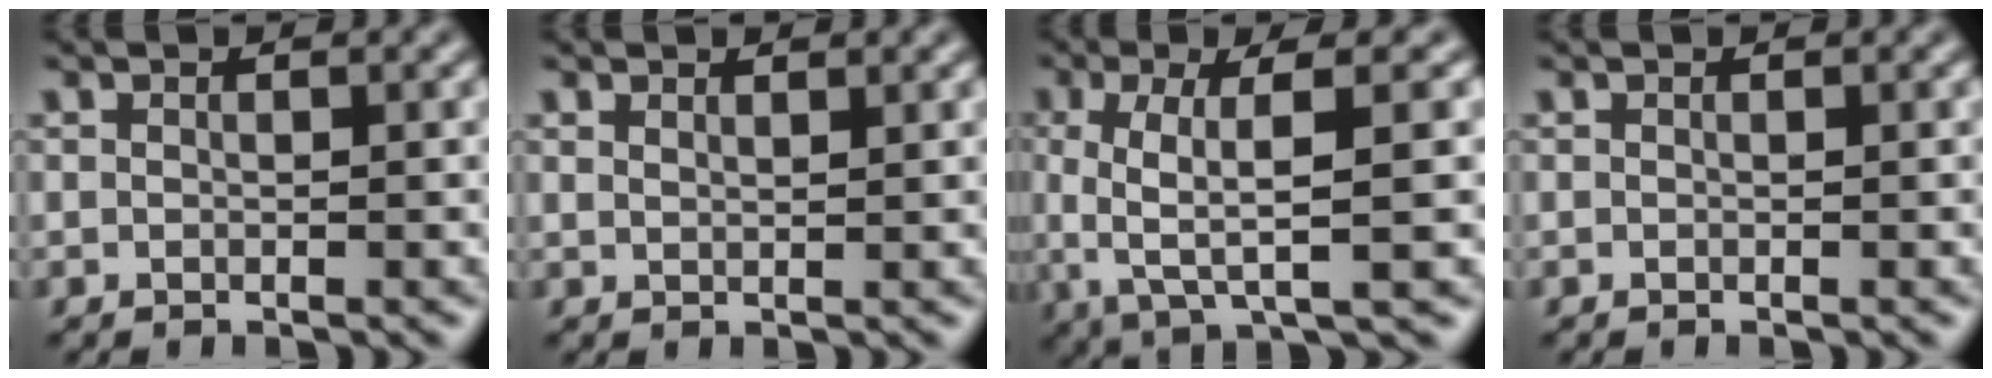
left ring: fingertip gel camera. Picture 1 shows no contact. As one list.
[{"total": 0.9, "force": [0.8, 0.2, 0.3], "torque": [-0.005, 0.000, 0.016]}, {"total": 6.7, "force": [0.2, 1.7, 6.4], "torque": [-0.111, 0.002, 0.001]}, {"total": 0.0}]